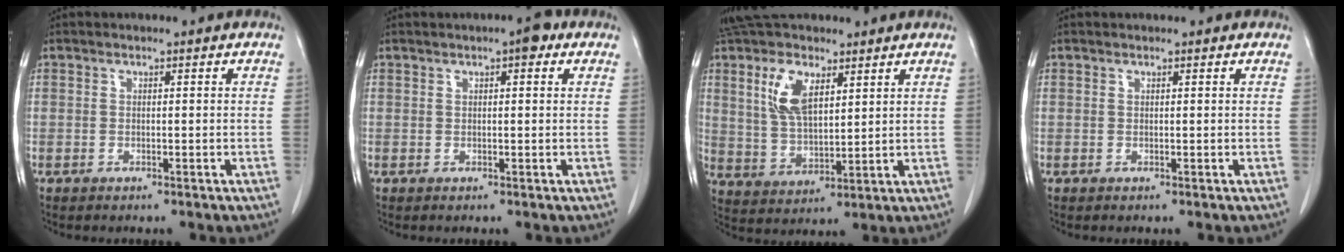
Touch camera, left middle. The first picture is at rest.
{"total": 2.6, "force": [1.4, 0.6, 2.1], "torque": [-0.033, 0.008, 0.015]}
{"total": 10.5, "force": [5.4, 4.7, 7.7], "torque": [-0.168, 0.015, 0.106]}
{"total": 0.6, "force": [0.6, 0.1, 0.2], "torque": [-0.010, 0.004, 0.008]}